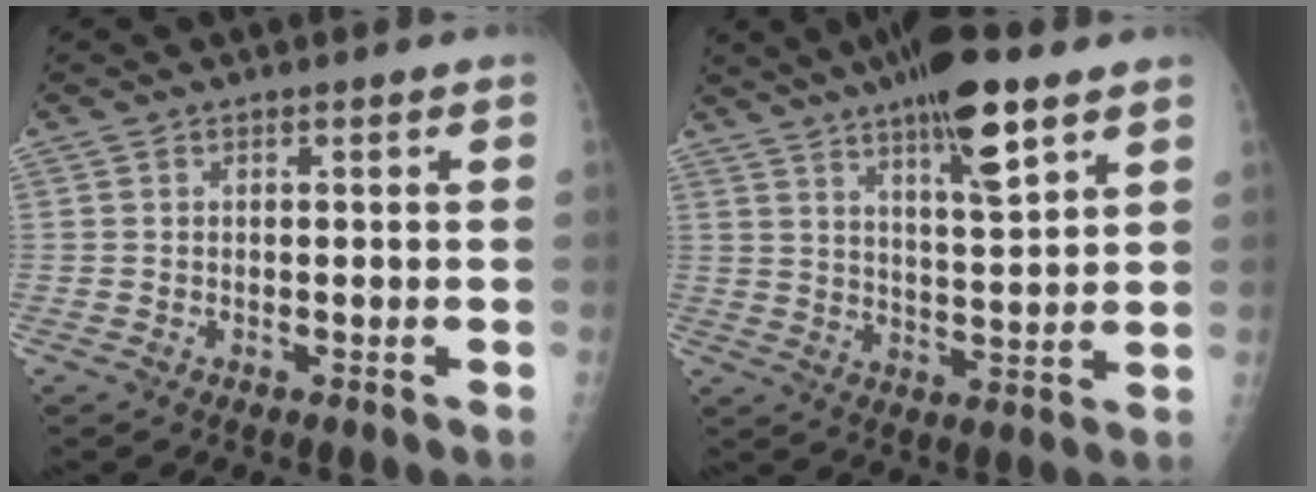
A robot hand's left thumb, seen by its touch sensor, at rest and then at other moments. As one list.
[{"total": 13.7, "force": [8.4, 3.1, 10.4], "torque": [-0.157, -0.034, 0.135]}]